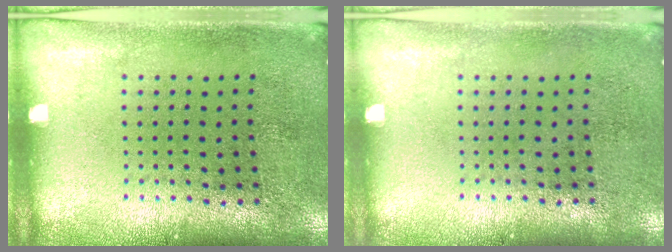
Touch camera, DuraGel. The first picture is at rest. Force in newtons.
{"total": 0.0}